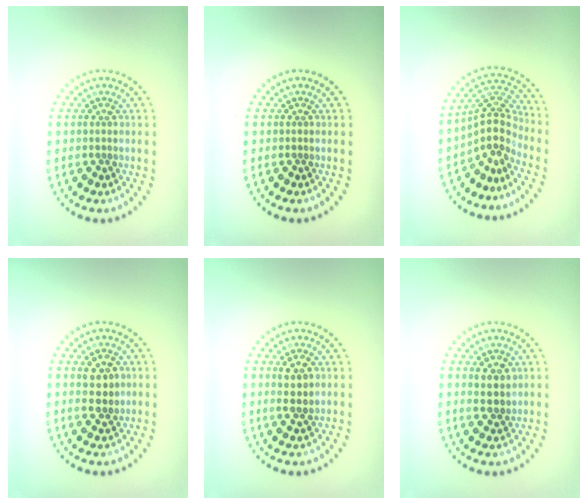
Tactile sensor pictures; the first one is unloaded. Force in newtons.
{"total": 0.0}
{"total": 3.9, "press": 2.7, "slide": 2.9}
{"total": 2.6, "press": 2.5, "slide": 0.3}
{"total": 2.3, "press": 2.2, "slide": 0.6}
{"total": 2.3, "press": 2.1, "slide": 0.8}